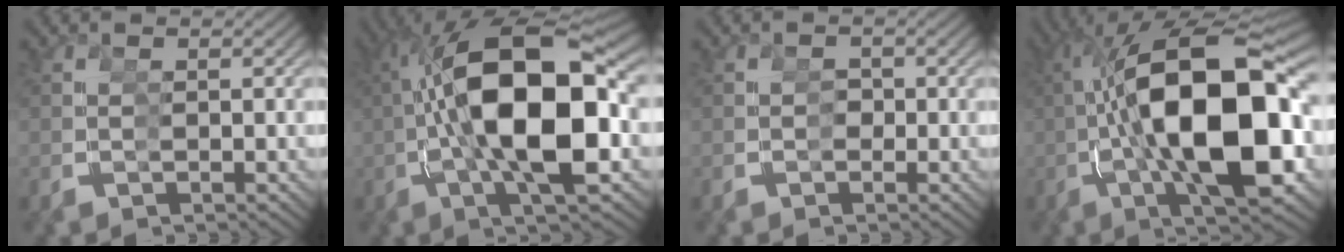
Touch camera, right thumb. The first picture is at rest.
{"total": 18.6, "force": [1.4, 9.0, 16.2], "torque": [-0.277, -0.002, 0.031]}
{"total": 1.4, "force": [-0.2, 1.3, -0.2], "torque": [0.001, -0.014, 0.001]}
{"total": 21.0, "force": [0.8, 9.8, 18.6], "torque": [-0.305, -0.010, 0.031]}